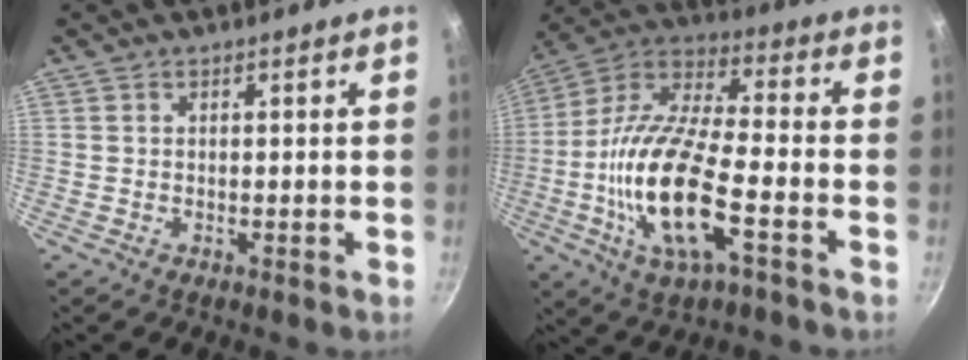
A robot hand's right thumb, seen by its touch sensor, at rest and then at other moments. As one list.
[{"total": 19.3, "force": [-5.6, 6.9, 17.2], "torque": [-0.341, 0.027, -0.123]}]